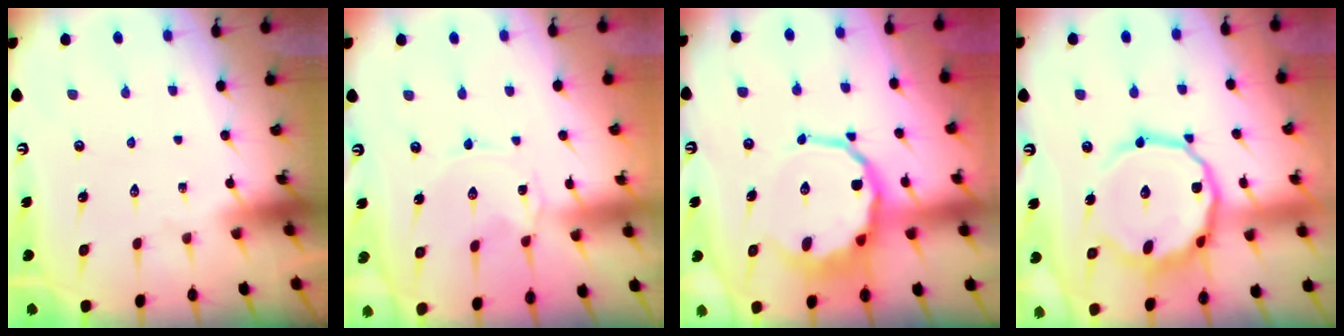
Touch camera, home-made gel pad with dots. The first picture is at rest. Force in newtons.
{"total": 0.0}
{"total": 10.4, "press": 10.0, "slide": 3.1}
{"total": 14.8, "press": 14.6, "slide": 1.9}